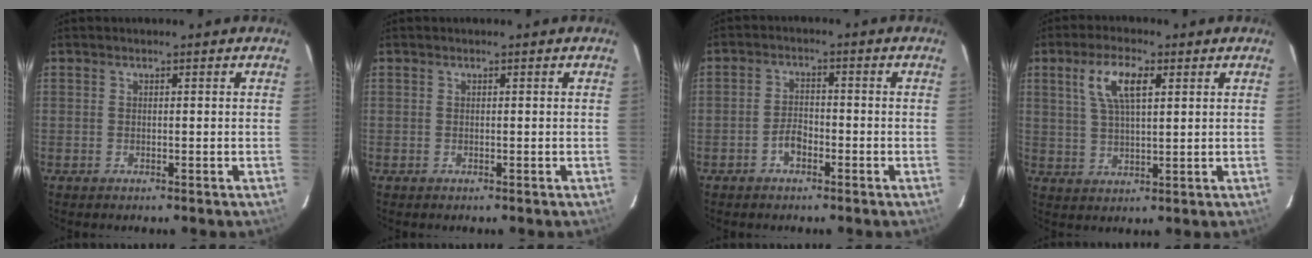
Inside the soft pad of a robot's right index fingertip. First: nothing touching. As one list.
[{"total": 0.0}, {"total": 3.3, "force": [-1.9, 1.8, 1.9], "torque": [-0.041, 0.007, -0.035]}, {"total": 7.5, "force": [3.1, 2.6, 6.4], "torque": [-0.124, 0.010, 0.059]}]